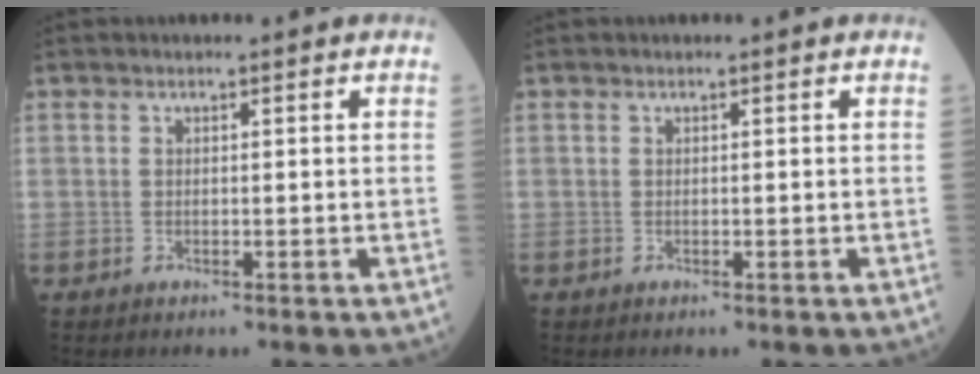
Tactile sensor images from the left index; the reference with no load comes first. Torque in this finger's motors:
{"motor_torque": [0.00, 0.00, 0.00, 0.00]}